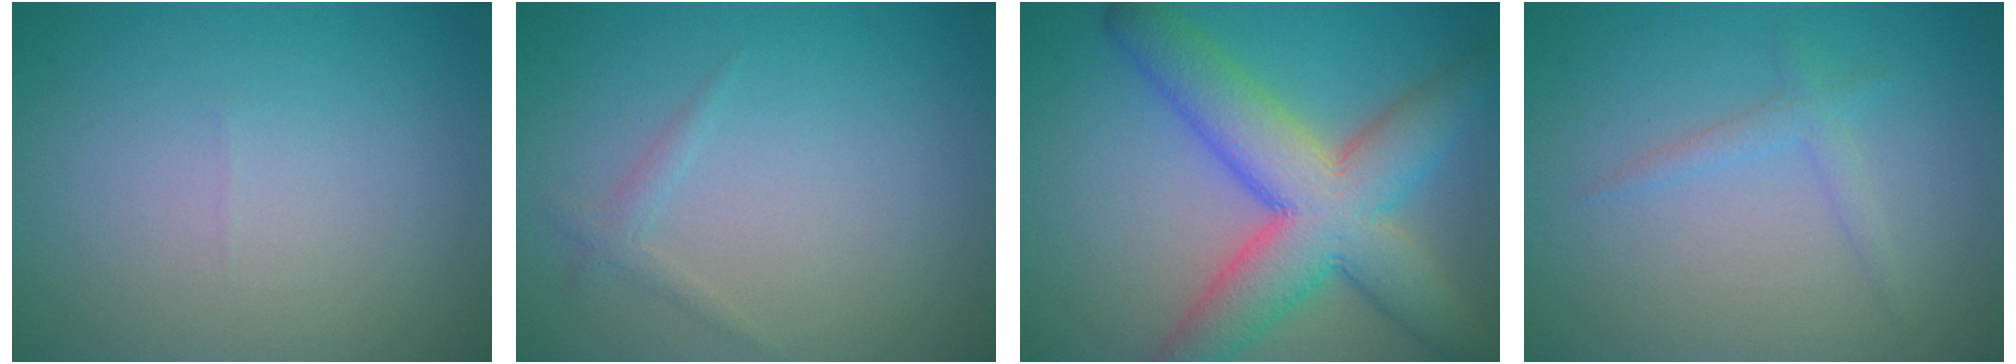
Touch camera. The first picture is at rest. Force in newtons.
{"total": 1.0, "press": 1.0, "slide": 0.0}
{"total": 10.2, "press": 10.2, "slide": 0.7}
{"total": 1.4, "press": 1.4, "slide": 0.0}